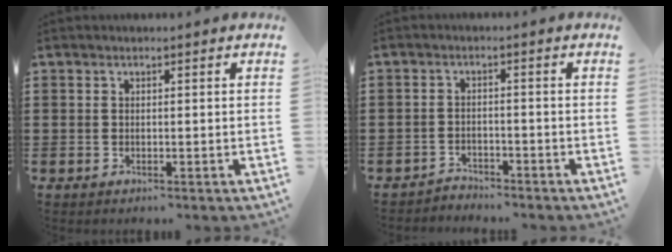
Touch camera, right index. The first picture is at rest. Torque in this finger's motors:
{"motor_torque": [-1.10, -1.04, -0.07, -0.10]}